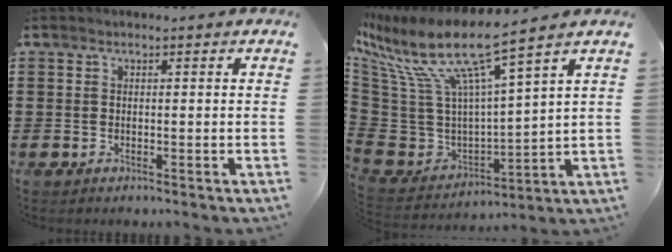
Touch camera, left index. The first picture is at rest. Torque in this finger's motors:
{"motor_torque": [1.22, -0.92, 1.05, 0.21]}